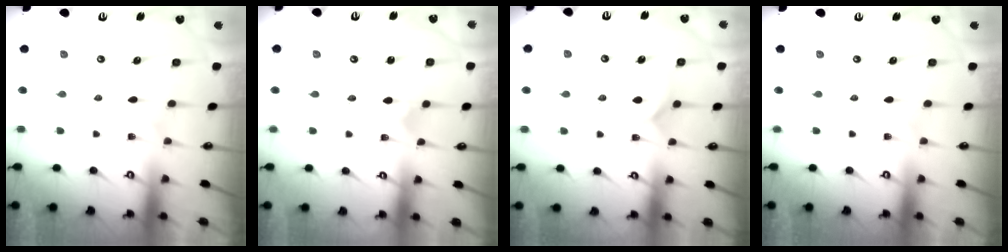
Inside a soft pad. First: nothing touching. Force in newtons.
{"total": 2.0, "press": 2.0, "slide": 0.2}
{"total": 4.0, "press": 4.0, "slide": 0.5}
{"total": 0.0}